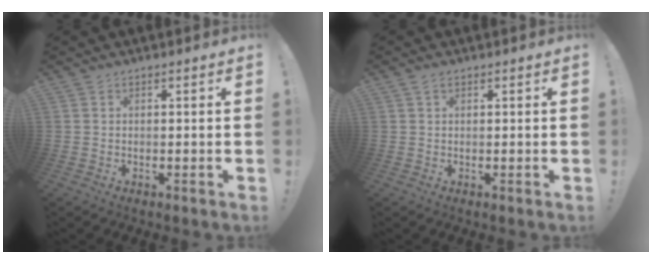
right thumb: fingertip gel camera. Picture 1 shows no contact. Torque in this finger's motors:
{"motor_torque": [0.02, 0.11, 0.21, -0.02, -0.02]}